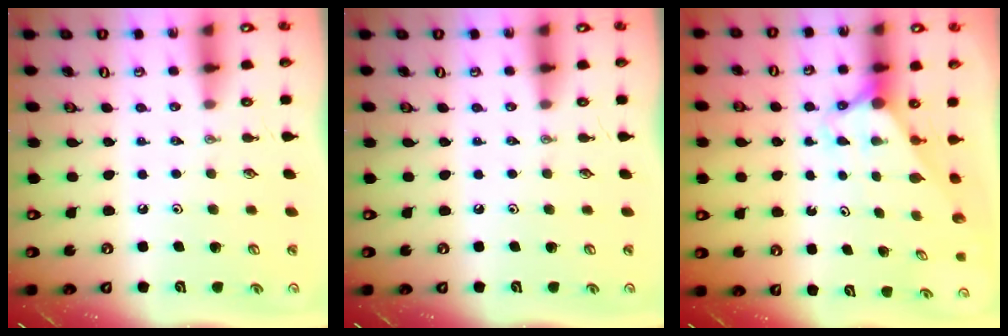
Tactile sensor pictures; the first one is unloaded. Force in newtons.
{"total": 0.0}
{"total": 2.8, "press": 2.8, "slide": 0.0}